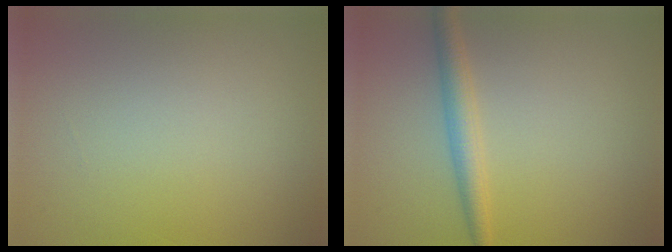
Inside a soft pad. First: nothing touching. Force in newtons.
{"total": 2.4, "press": 2.4, "slide": 0.1}